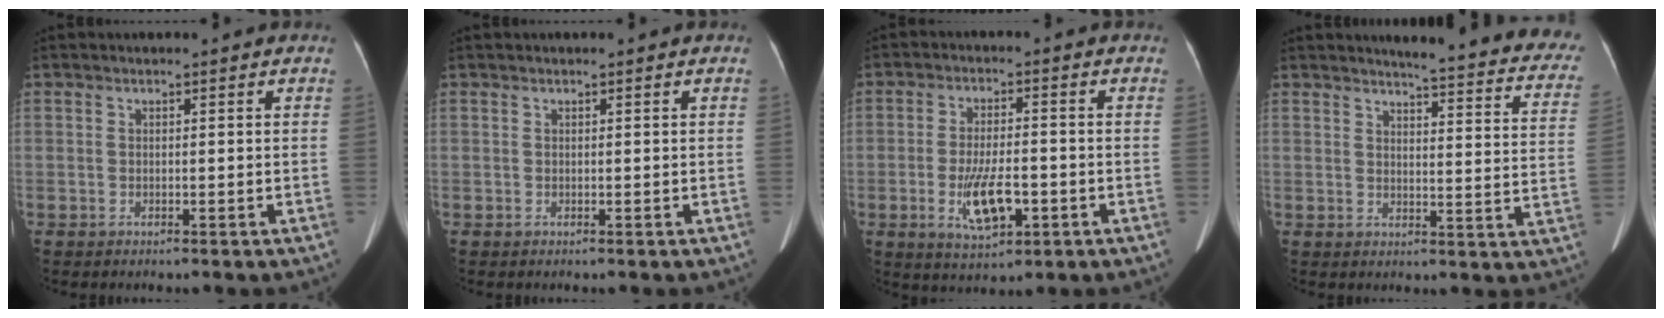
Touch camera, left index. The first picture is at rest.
{"total": 0.0}
{"total": 7.5, "force": [-2.4, 2.7, 6.6], "torque": [-0.127, -0.007, -0.035]}
{"total": 21.1, "force": [19.2, 2.1, 8.4], "torque": [-0.086, -0.079, 0.197]}